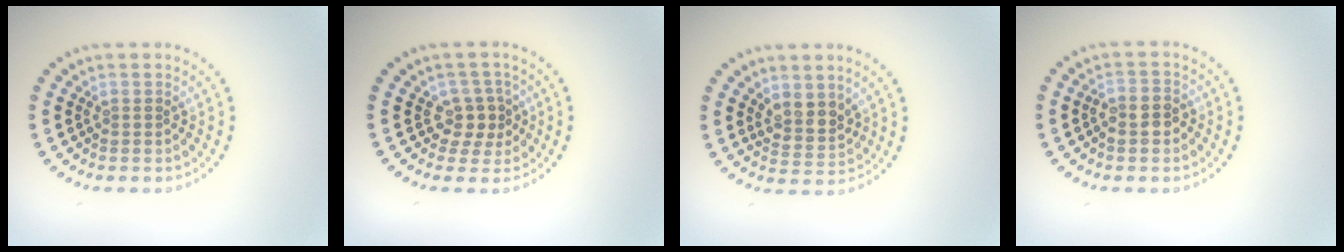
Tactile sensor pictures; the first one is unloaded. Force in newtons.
{"total": 2.3, "press": 2.0, "slide": 1.1}
{"total": 2.4, "press": 2.1, "slide": 1.1}
{"total": 2.3, "press": 2.1, "slide": 0.8}